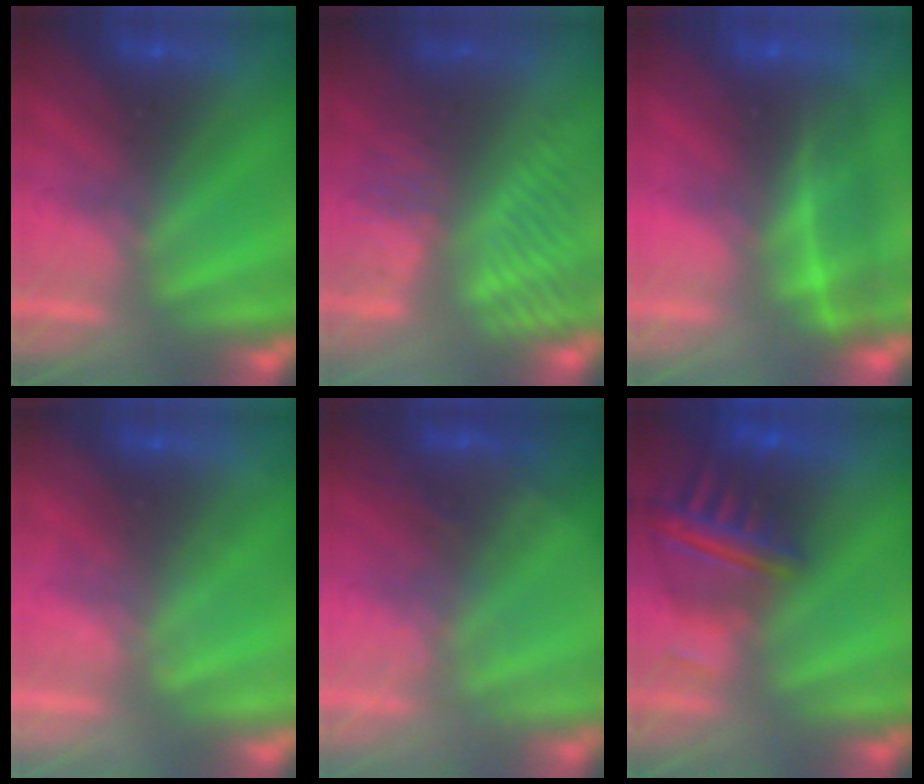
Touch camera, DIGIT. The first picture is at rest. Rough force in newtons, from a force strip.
{"total": 3.4}
{"total": 2.0}
{"total": 2.1}
{"total": 2.7}
{"total": 7.1}